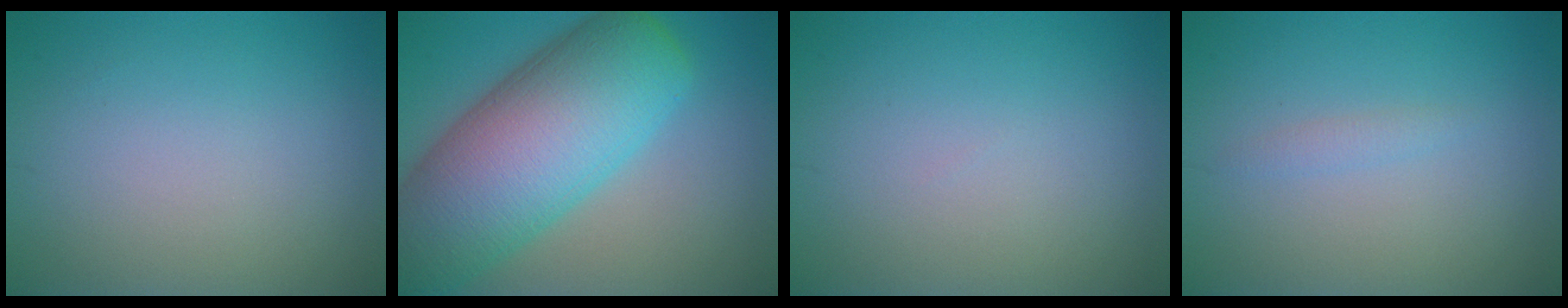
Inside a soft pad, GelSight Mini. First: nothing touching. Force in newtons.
{"total": 13.9, "press": 13.8, "slide": 0.7}
{"total": 0.0}
{"total": 0.8, "press": 0.8, "slide": 0.0}